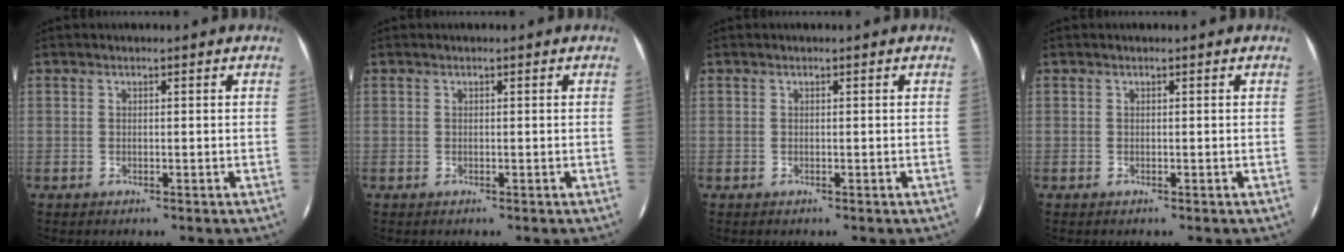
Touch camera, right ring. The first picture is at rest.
{"total": 0.0}
{"total": 0.0}
{"total": 0.0}